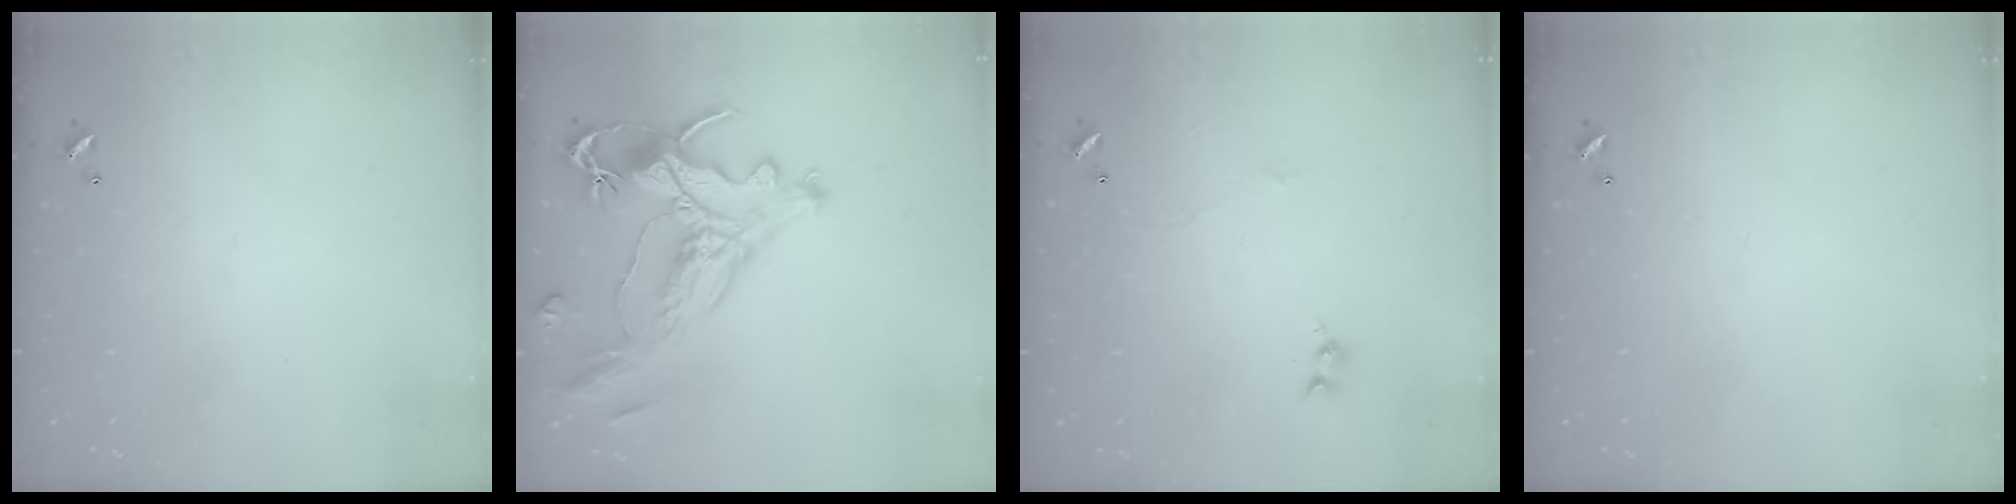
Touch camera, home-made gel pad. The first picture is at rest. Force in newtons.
{"total": 2.1, "press": 1.6, "slide": 1.3}
{"total": 1.6, "press": 1.5, "slide": 0.4}
{"total": 0.0}